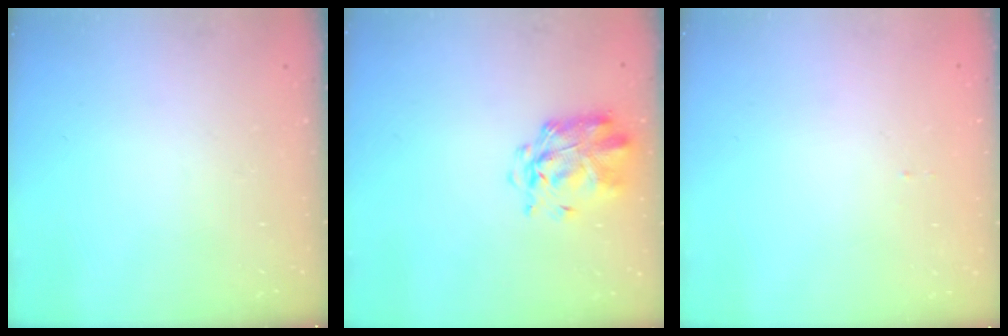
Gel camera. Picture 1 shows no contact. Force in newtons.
{"total": 3.0, "press": 2.9, "slide": 0.8}
{"total": 1.0, "press": 1.0, "slide": 0.1}